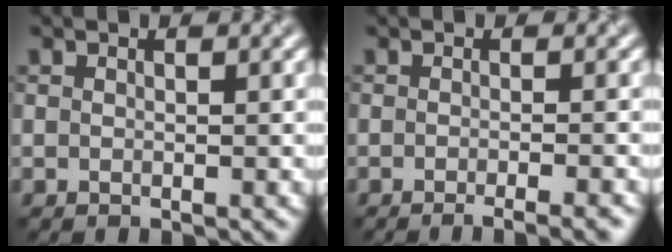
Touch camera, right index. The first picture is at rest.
{"total": 3.5, "force": [-2.2, 0.8, 2.5], "torque": [-0.021, 0.006, -0.030]}